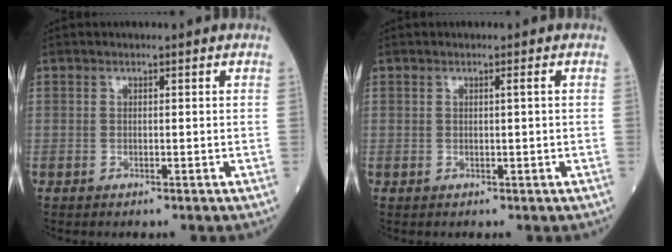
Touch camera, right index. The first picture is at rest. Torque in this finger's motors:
{"motor_torque": [0.19, 0.23, 0.14, 0.04]}